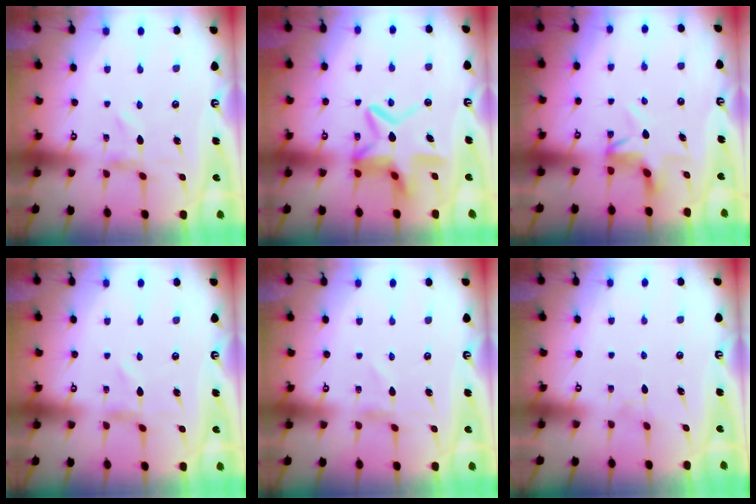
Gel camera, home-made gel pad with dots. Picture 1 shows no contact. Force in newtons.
{"total": 12.0, "press": 12.0, "slide": 1.4}
{"total": 3.9, "press": 3.9, "slide": 0.4}
{"total": 0.9, "press": 0.9, "slide": 0.1}
{"total": 0.0}
{"total": 2.5, "press": 2.5, "slide": 0.2}